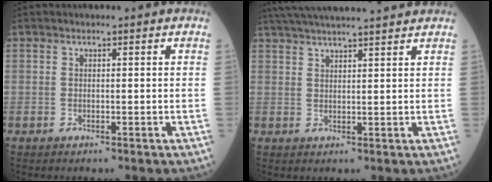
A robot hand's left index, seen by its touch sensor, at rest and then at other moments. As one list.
[{"total": 15.5, "force": [14.0, 0.5, 6.5], "torque": [-0.119, 0.036, 0.208]}]